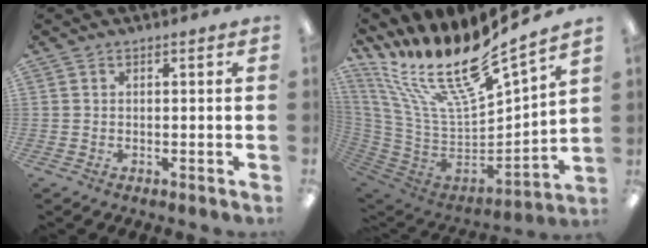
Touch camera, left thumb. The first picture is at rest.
{"total": 22.3, "force": [16.1, 5.0, 14.6], "torque": [-0.290, -0.124, 0.273]}